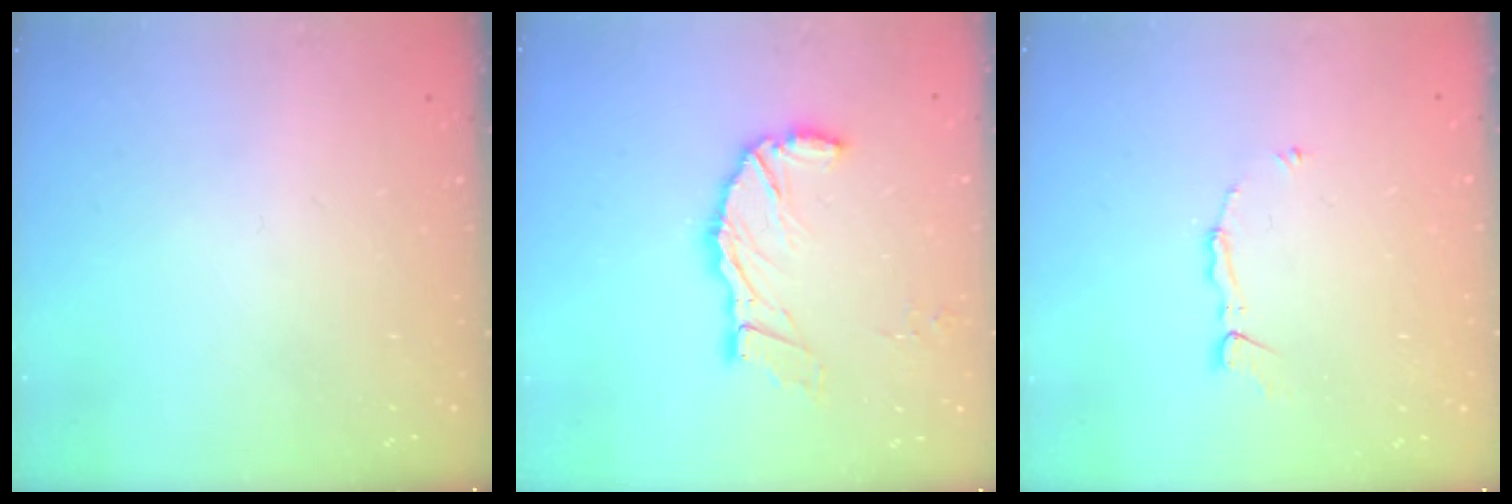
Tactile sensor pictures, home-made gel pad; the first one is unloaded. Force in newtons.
{"total": 12.5, "press": 12.3, "slide": 1.8}
{"total": 4.0, "press": 3.9, "slide": 0.5}